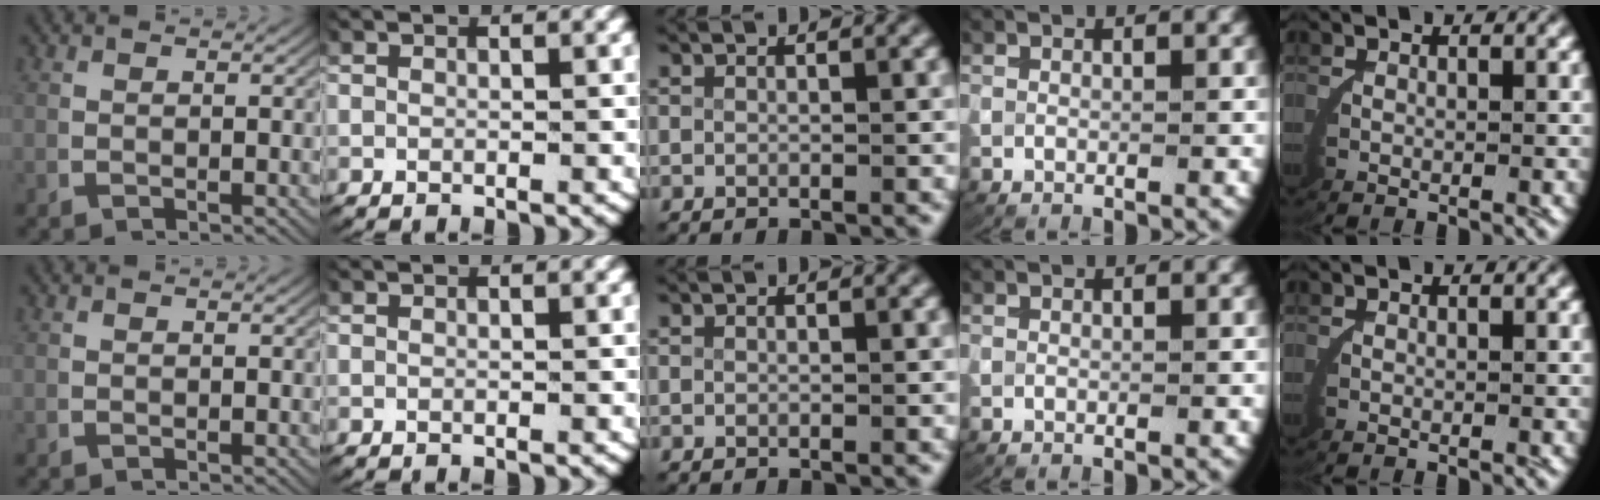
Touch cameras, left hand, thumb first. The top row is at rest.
{"middle": {"total": 0.6, "force": [-0.1, -0.6, -0.2], "torque": [0.003, -0.011, 0.007]}}